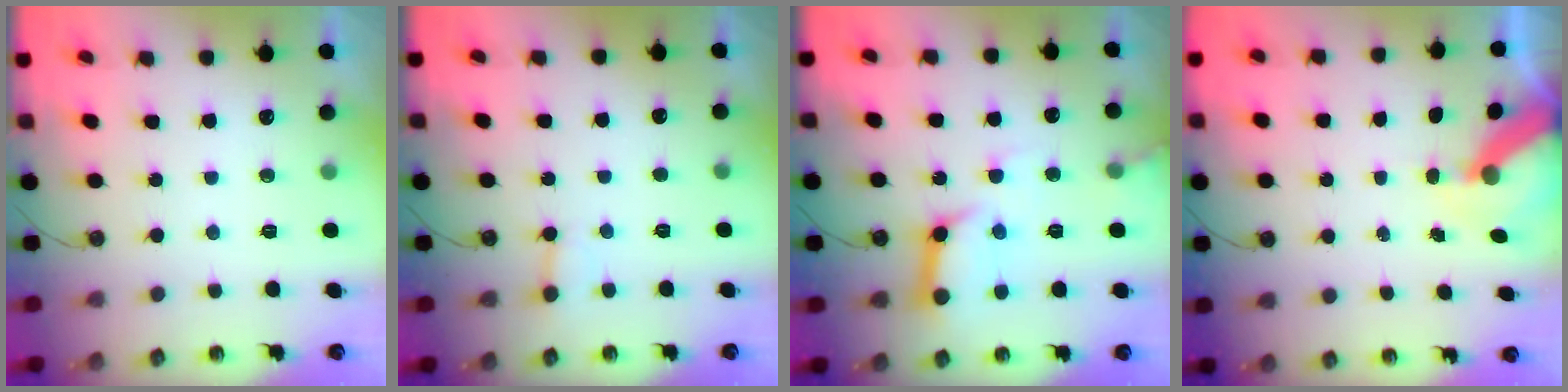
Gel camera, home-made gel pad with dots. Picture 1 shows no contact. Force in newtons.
{"total": 3.6, "press": 3.6, "slide": 0.8}
{"total": 12.7, "press": 12.6, "slide": 1.5}
{"total": 9.4, "press": 9.4, "slide": 1.2}